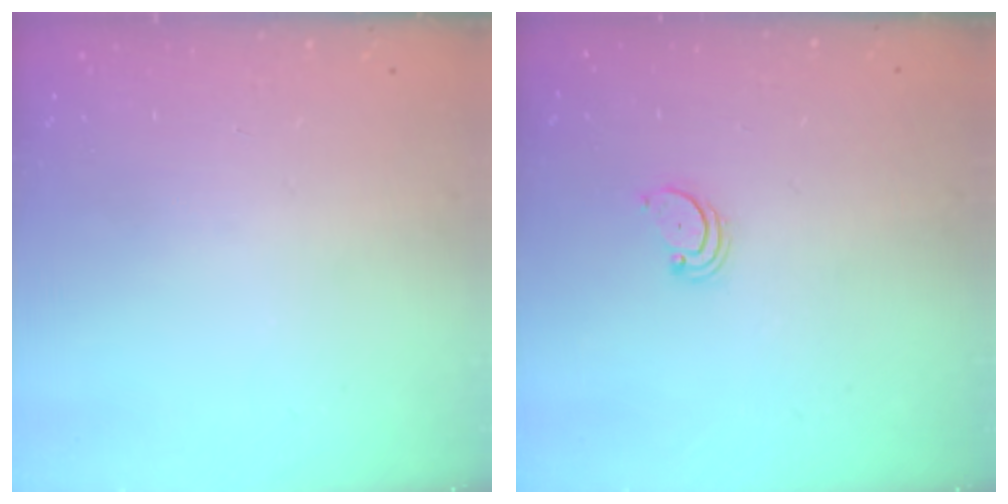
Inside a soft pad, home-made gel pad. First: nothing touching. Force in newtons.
{"total": 2.2, "press": 2.2, "slide": 0.2}